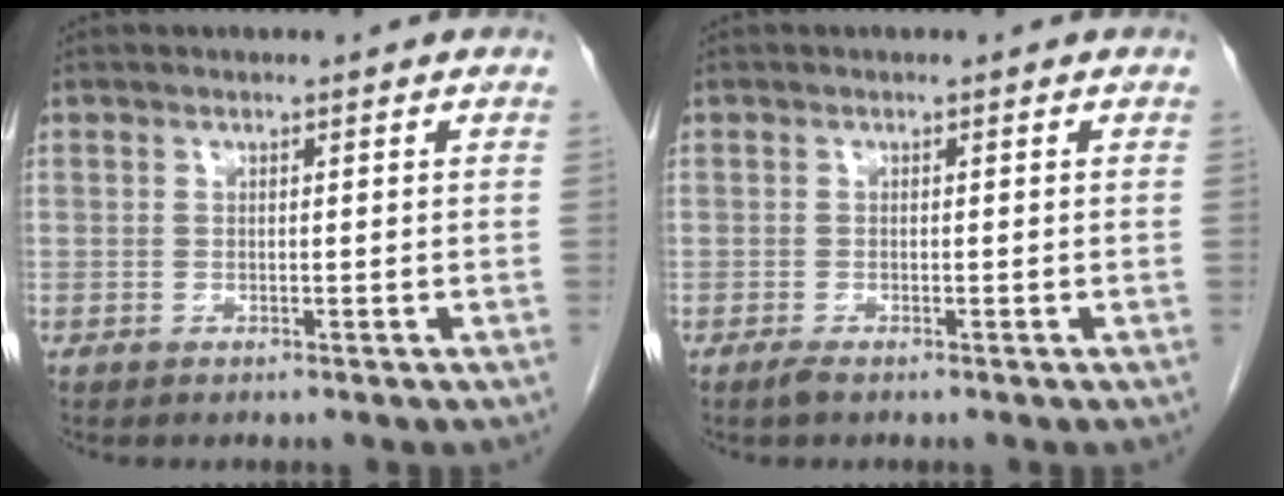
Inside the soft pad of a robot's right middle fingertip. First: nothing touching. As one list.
[{"total": 0.9, "force": [-0.7, 0.0, 0.6], "torque": [-0.018, -0.004, -0.013]}]